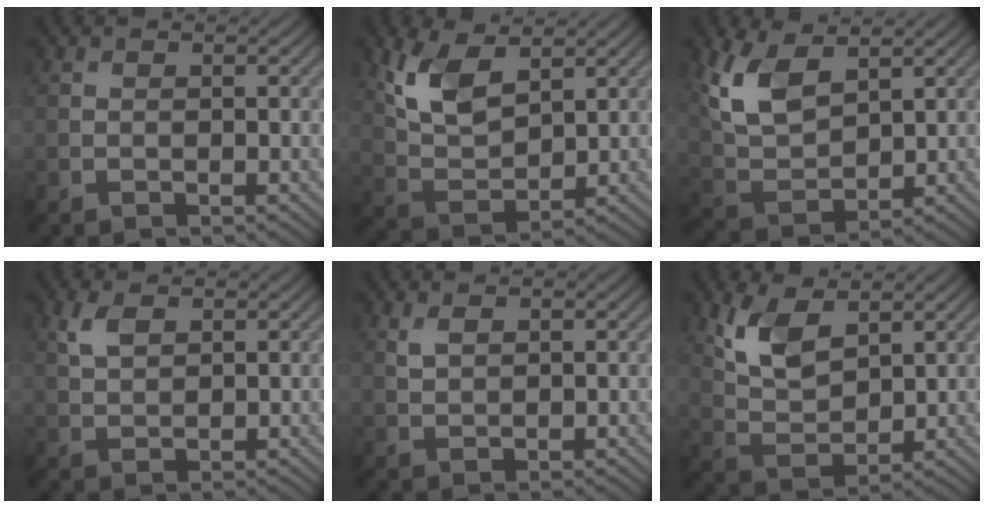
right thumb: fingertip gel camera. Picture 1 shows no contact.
{"total": 7.7, "force": [4.0, 3.7, 5.5], "torque": [-0.128, -0.001, 0.083]}
{"total": 8.7, "force": [4.2, 4.4, 6.2], "torque": [-0.154, 0.001, 0.086]}
{"total": 3.0, "force": [1.6, 1.5, 2.1], "torque": [-0.054, 0.003, 0.035]}
{"total": 1.7, "force": [1.1, 0.7, 1.1], "torque": [-0.033, 0.000, 0.026]}
{"total": 6.9, "force": [3.8, 3.3, 4.8], "torque": [-0.112, -0.006, 0.079]}